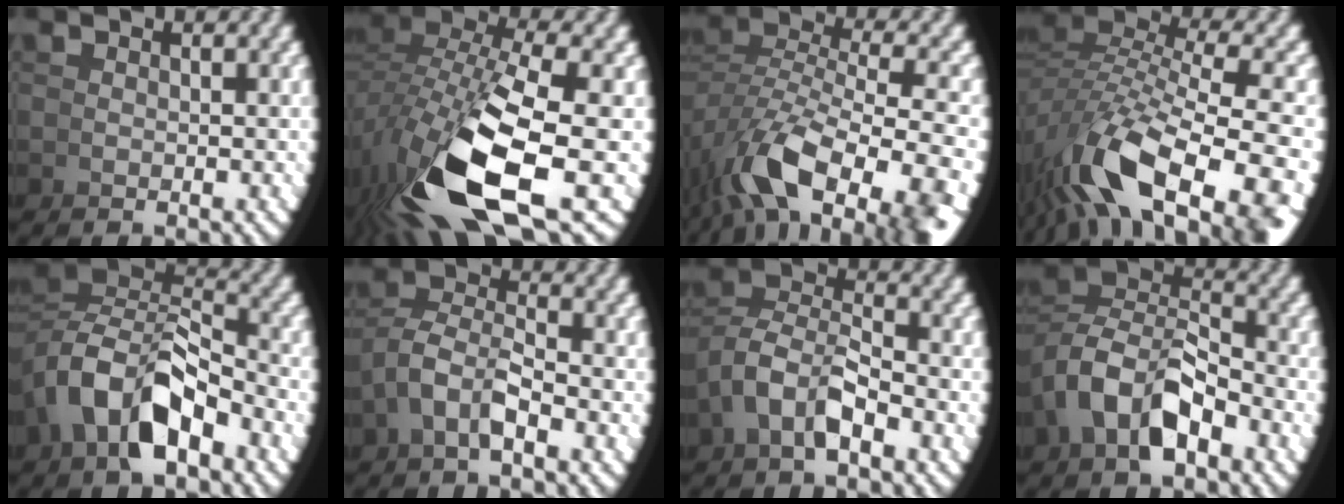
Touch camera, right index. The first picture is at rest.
{"total": 10.1, "force": [-2.0, 4.6, 8.8], "torque": [-0.181, -0.029, -0.009]}
{"total": 10.6, "force": [-3.7, 5.1, 8.5], "torque": [-0.146, -0.037, -0.034]}
{"total": 10.0, "force": [-2.7, 5.0, 8.3], "torque": [-0.148, -0.029, -0.023]}
{"total": 6.7, "force": [-0.2, 4.4, 5.0], "torque": [-0.092, -0.002, -0.006]}
{"total": 3.8, "force": [-0.5, 2.8, 2.6], "torque": [-0.057, -0.006, -0.015]}
{"total": 4.9, "force": [-0.5, 4.0, 2.8], "torque": [-0.060, -0.003, -0.021]}
{"total": 5.9, "force": [-0.2, 4.5, 3.9], "torque": [-0.066, 0.001, -0.013]}